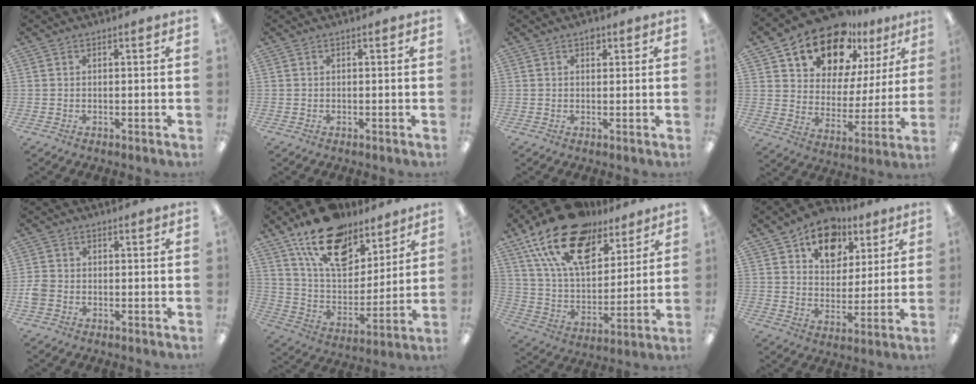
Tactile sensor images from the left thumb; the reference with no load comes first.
{"total": 0.0}
{"total": 1.9, "force": [1.2, 1.2, 1.0], "torque": [-0.004, -0.004, 0.017]}
{"total": 16.8, "force": [13.5, 8.2, 5.6], "torque": [-0.113, -0.098, 0.245]}
{"total": 3.3, "force": [-1.1, 2.5, 1.8], "torque": [-0.033, 0.006, -0.020]}
{"total": 19.2, "force": [13.6, 9.9, 9.4], "torque": [-0.166, -0.075, 0.242]}
{"total": 21.7, "force": [14.0, 11.2, 12.3], "torque": [-0.233, -0.074, 0.251]}
{"total": 12.4, "force": [7.5, 8.7, 4.7], "torque": [-0.063, -0.041, 0.136]}